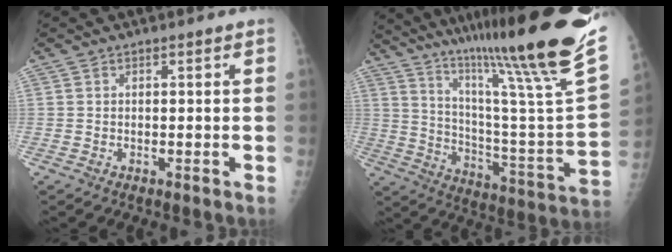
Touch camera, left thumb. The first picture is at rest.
{"total": 34.7, "force": [24.4, 2.5, 24.5], "torque": [-0.338, -0.122, 0.362]}